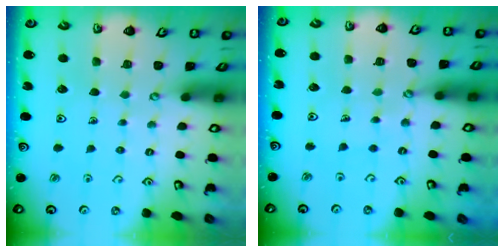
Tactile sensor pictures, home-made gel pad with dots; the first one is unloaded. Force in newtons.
{"total": 1.7, "press": 1.7, "slide": 0.1}